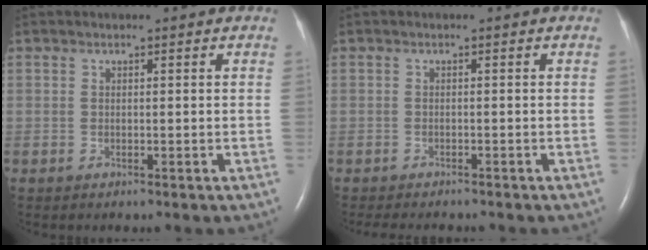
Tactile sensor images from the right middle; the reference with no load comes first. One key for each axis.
{"total": 5.9, "fx": -5.2, "fy": 1.2, "fz": 2.5, "tx": -0.031, "ty": -0.004, "tz": -0.071}